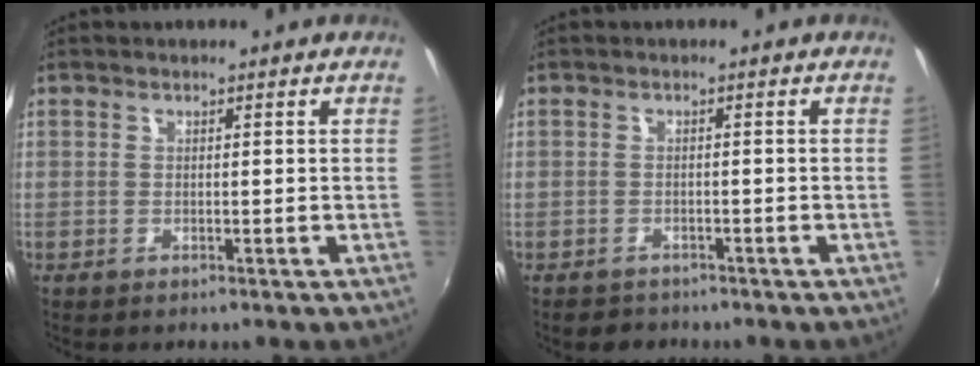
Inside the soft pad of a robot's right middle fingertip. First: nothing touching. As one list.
[{"total": 2.5, "force": [-2.0, 1.6, 0.2], "torque": [-0.011, -0.002, -0.033]}]